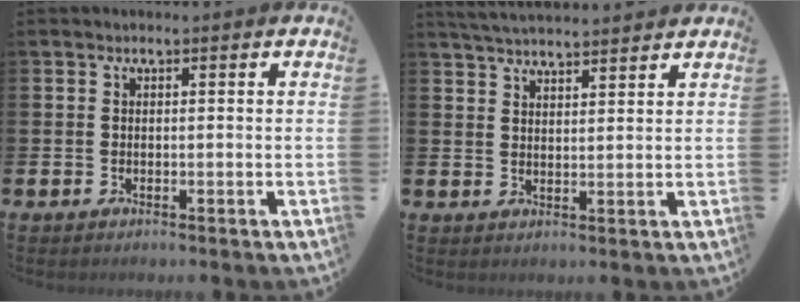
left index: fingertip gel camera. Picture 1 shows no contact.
{"total": 4.0, "force": [4.0, 0.2, 0.4], "torque": [-0.019, -0.019, 0.073]}